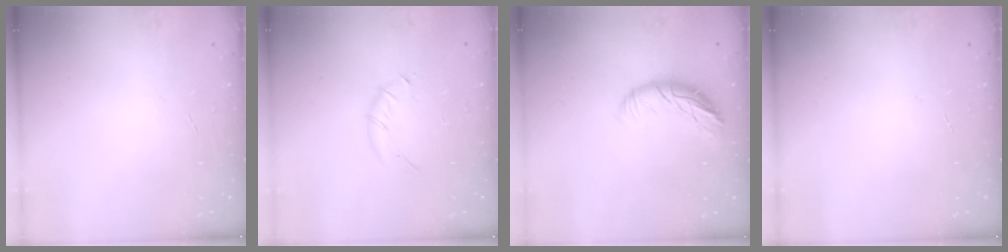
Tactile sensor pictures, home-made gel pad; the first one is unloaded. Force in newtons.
{"total": 4.1, "press": 4.0, "slide": 0.9}
{"total": 9.3, "press": 9.2, "slide": 1.3}
{"total": 0.0}